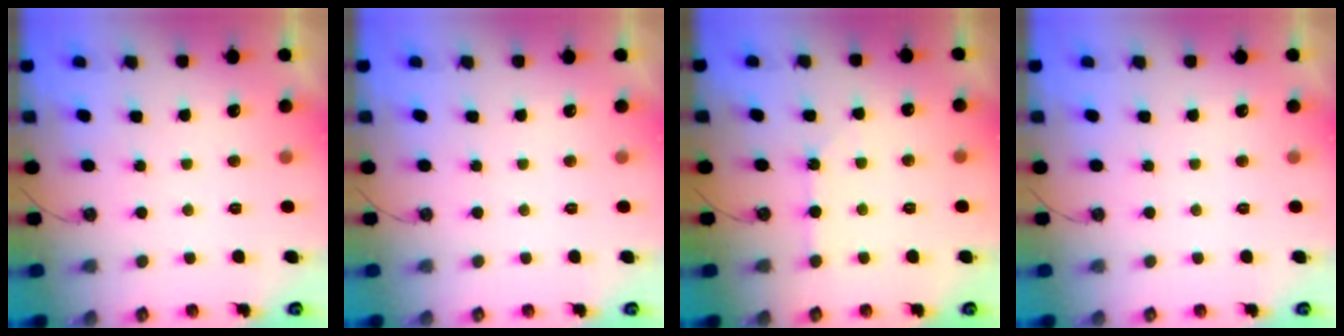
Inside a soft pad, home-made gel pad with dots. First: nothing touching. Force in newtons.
{"total": 0.0}
{"total": 1.8, "press": 1.8, "slide": 0.4}
{"total": 0.0}